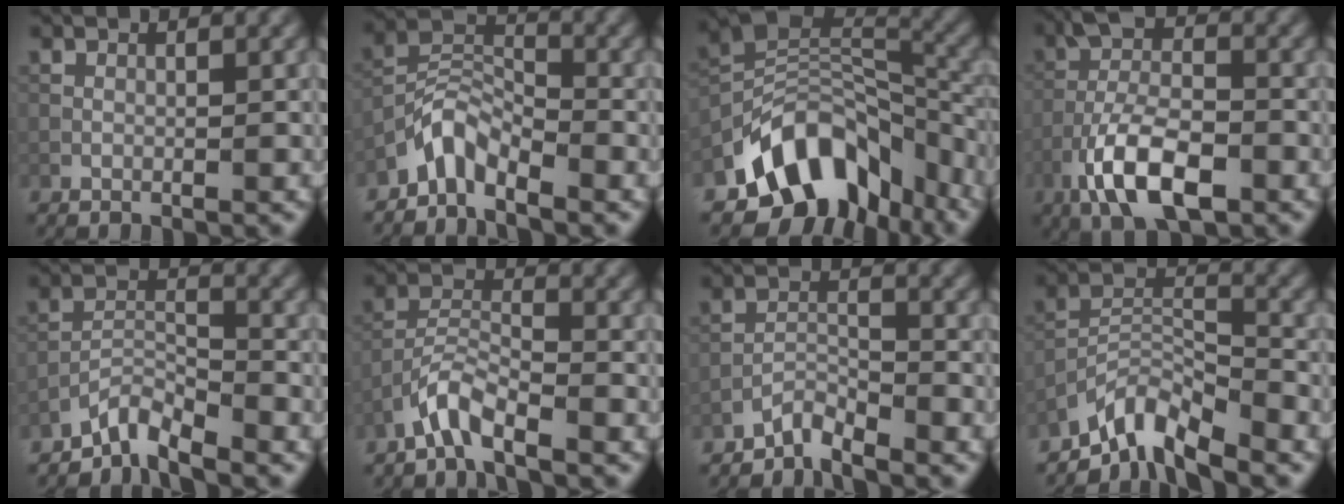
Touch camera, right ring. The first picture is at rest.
{"total": 3.5, "force": [-3.0, 1.3, 1.4], "torque": [-0.025, 0.014, -0.068]}
{"total": 11.3, "force": [-6.6, 7.0, 5.9], "torque": [-0.086, 0.012, -0.132]}
{"total": 9.1, "force": [-4.5, 3.7, 7.0], "torque": [-0.138, 0.004, -0.088]}
{"total": 3.2, "force": [-3.0, 0.5, 1.1], "torque": [-0.015, 0.005, -0.067]}
{"total": 3.3, "force": [-2.7, 0.7, 1.6], "torque": [-0.031, 0.011, -0.062]}
{"total": 2.3, "force": [-2.3, 0.2, 0.5], "torque": [-0.006, 0.008, -0.049]}
{"total": 5.5, "force": [-4.8, 1.3, 2.5], "torque": [-0.036, 0.002, -0.098]}